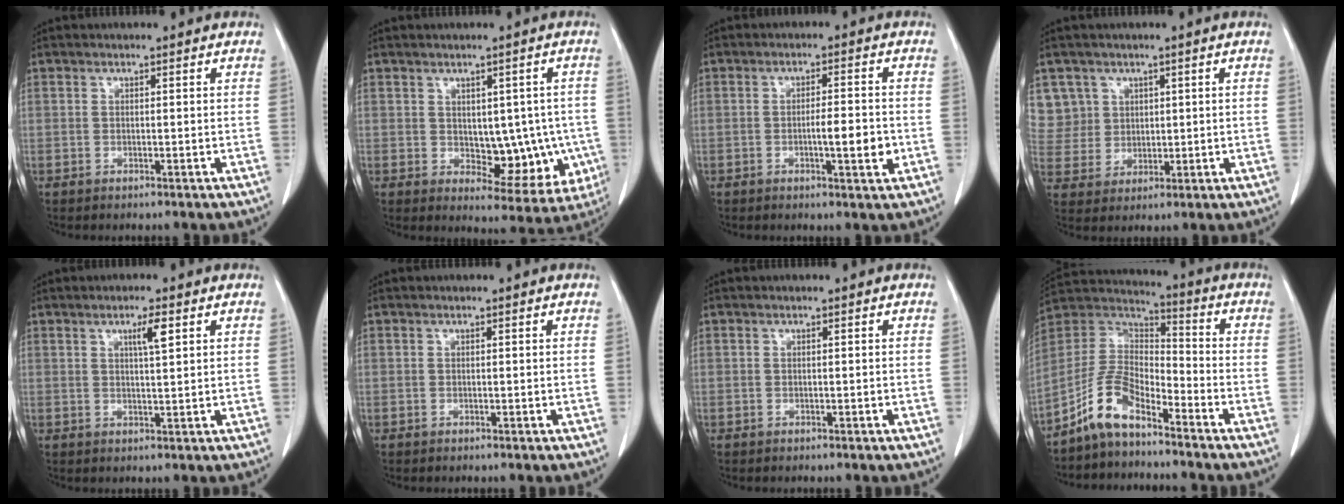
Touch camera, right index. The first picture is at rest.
{"total": 9.7, "force": [-0.7, 5.5, 7.9], "torque": [-0.077, 0.008, 0.009]}
{"total": 5.0, "force": [-1.2, 0.7, 4.8], "torque": [-0.075, -0.003, -0.015]}
{"total": 7.1, "force": [3.5, 6.2, -0.2], "torque": [0.007, 0.014, 0.080]}
{"total": 3.2, "force": [1.4, 0.1, 2.8], "torque": [-0.049, -0.002, 0.023]}
{"total": 0.0}
{"total": 0.0}
{"total": 9.6, "force": [-6.7, 3.7, 5.7], "torque": [-0.134, 0.022, -0.135]}